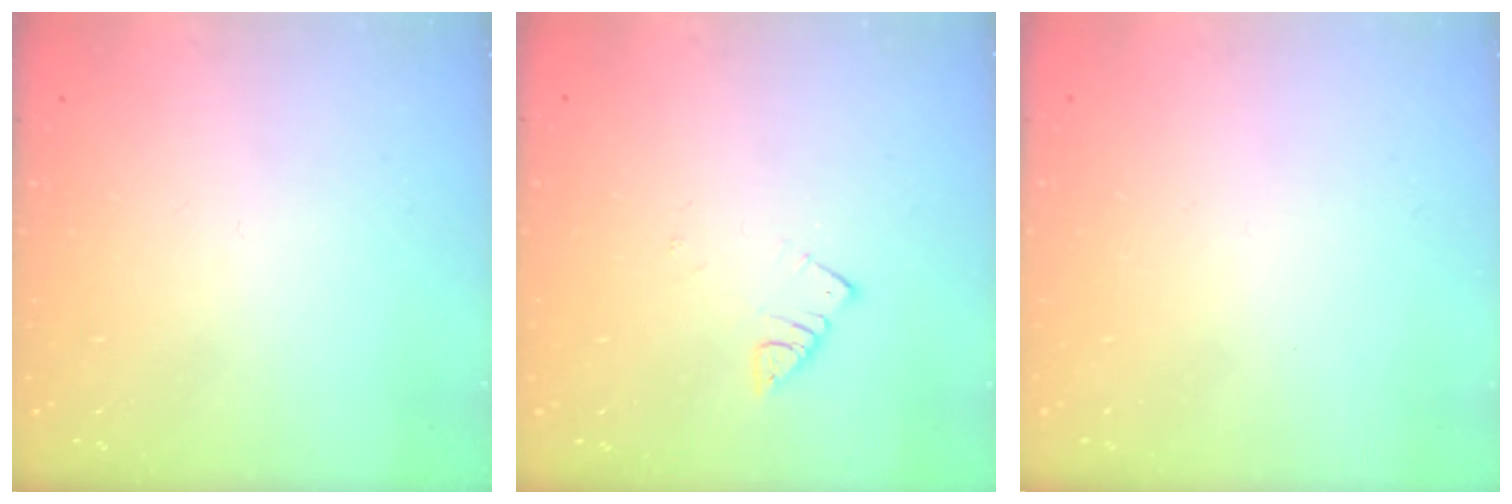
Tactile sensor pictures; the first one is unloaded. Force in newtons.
{"total": 2.4, "press": 2.4, "slide": 0.4}
{"total": 1.7, "press": 1.7, "slide": 0.1}